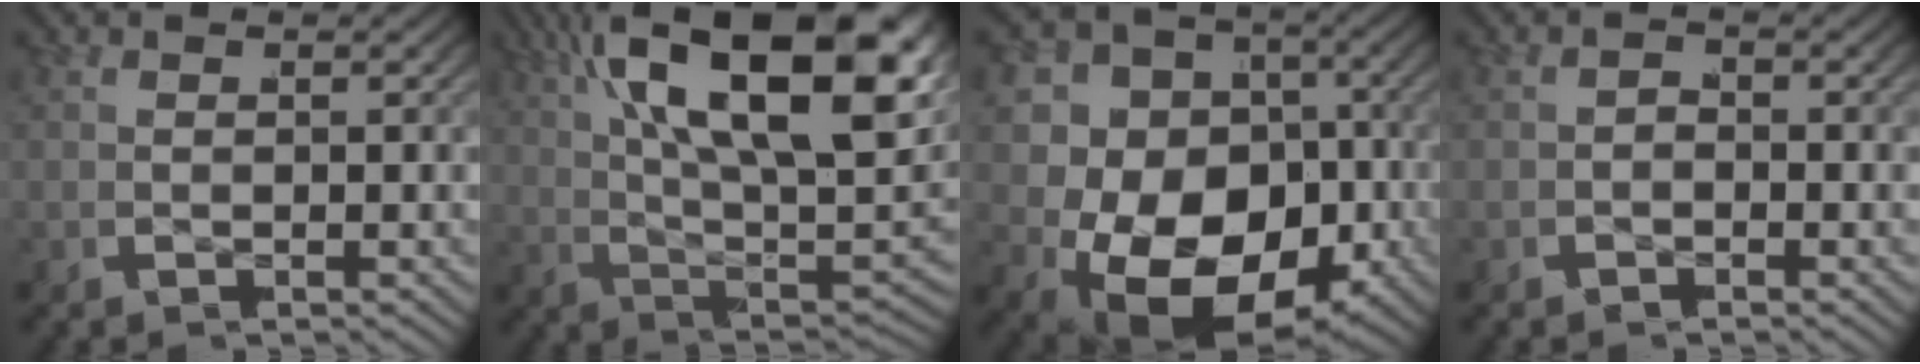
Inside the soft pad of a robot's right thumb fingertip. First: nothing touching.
{"total": 16.5, "force": [4.3, 7.6, 14.1], "torque": [-0.239, -0.013, 0.072]}
{"total": 20.0, "force": [-2.4, 14.8, 13.3], "torque": [-0.271, -0.081, -0.013]}
{"total": 0.8, "force": [-0.7, 0.2, -0.1], "torque": [-0.002, -0.001, -0.014]}